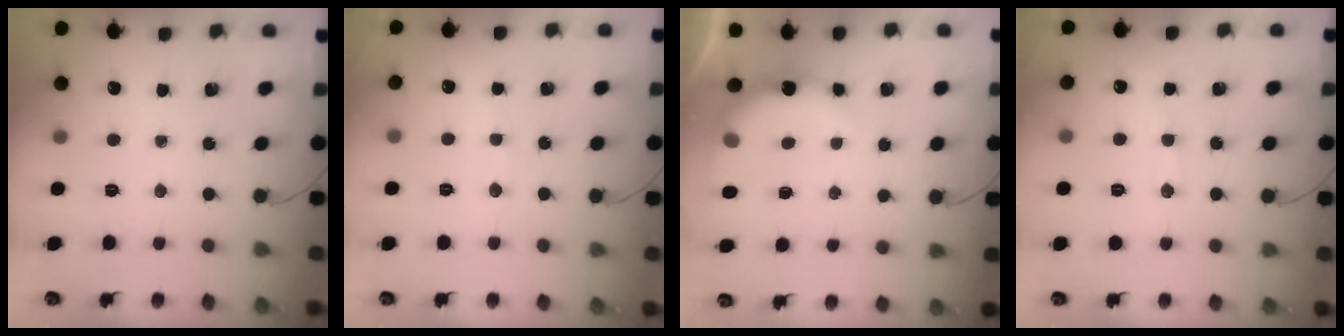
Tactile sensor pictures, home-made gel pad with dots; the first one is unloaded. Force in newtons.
{"total": 6.9, "press": 6.8, "slide": 1.4}
{"total": 8.2, "press": 8.2, "slide": 0.4}
{"total": 8.9, "press": 8.9, "slide": 1.1}